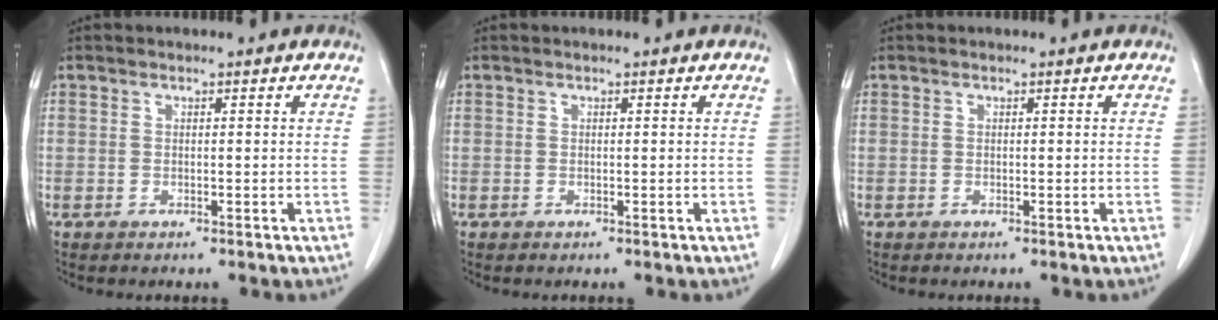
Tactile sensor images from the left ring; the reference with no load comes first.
{"total": 0.0}
{"total": 0.0}